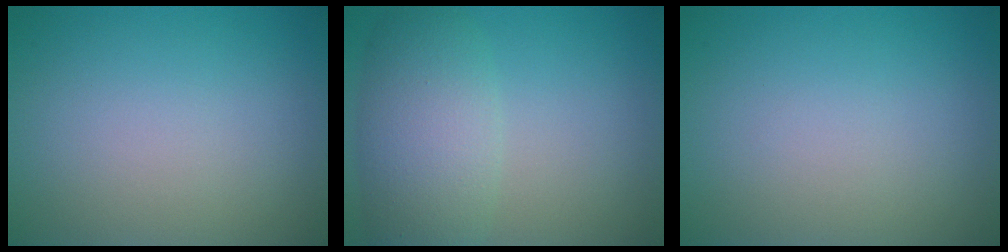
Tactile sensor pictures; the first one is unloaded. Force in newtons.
{"total": 5.6, "press": 5.6, "slide": 0.4}
{"total": 0.0}